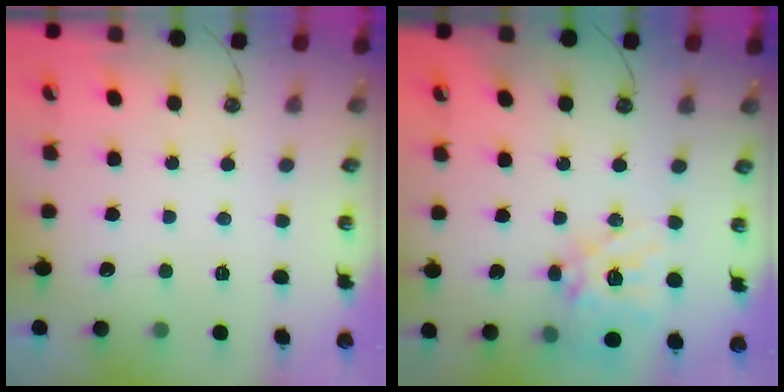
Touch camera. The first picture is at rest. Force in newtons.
{"total": 16.8, "press": 16.6, "slide": 2.7}